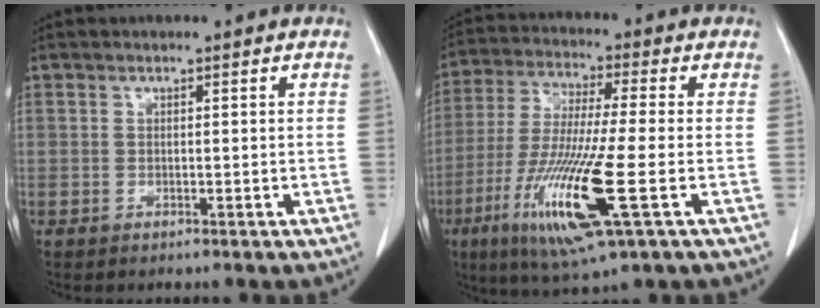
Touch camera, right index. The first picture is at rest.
{"total": 15.7, "force": [-5.3, 0.8, 14.8], "torque": [-0.305, -0.030, -0.097]}